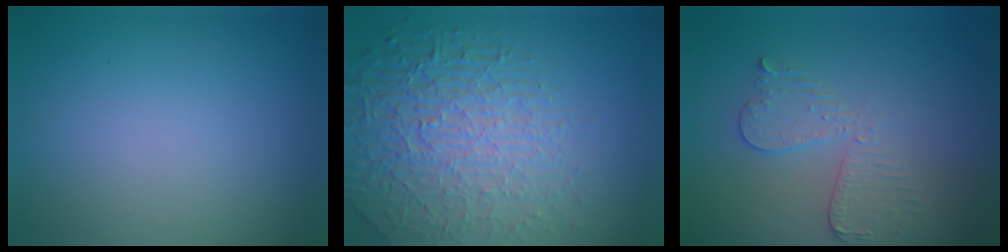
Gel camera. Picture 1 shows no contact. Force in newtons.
{"total": 8.4, "press": 5.7, "slide": 6.2}
{"total": 3.0, "press": 2.7, "slide": 1.2}